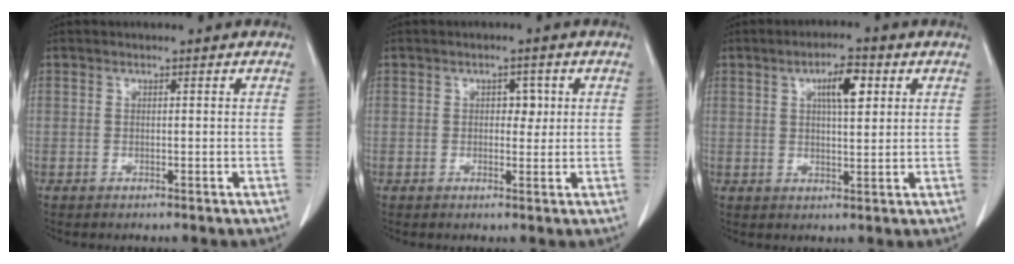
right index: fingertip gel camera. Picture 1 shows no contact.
{"total": 2.4, "force": [0.5, 1.5, 1.8], "torque": [-0.019, 0.005, 0.005]}
{"total": 5.8, "force": [2.2, 1.6, 5.1], "torque": [-0.087, 0.006, 0.035]}